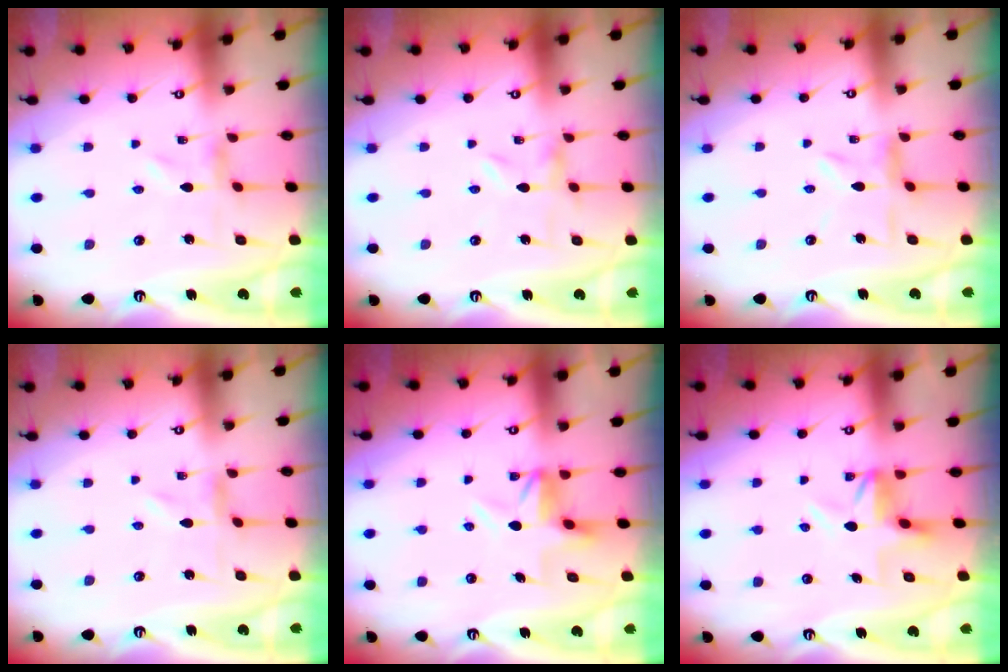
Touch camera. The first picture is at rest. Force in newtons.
{"total": 0.0}
{"total": 4.8, "press": 4.8, "slide": 0.5}
{"total": 0.0}
{"total": 5.3, "press": 5.1, "slide": 1.2}
{"total": 4.7, "press": 4.7, "slide": 0.4}